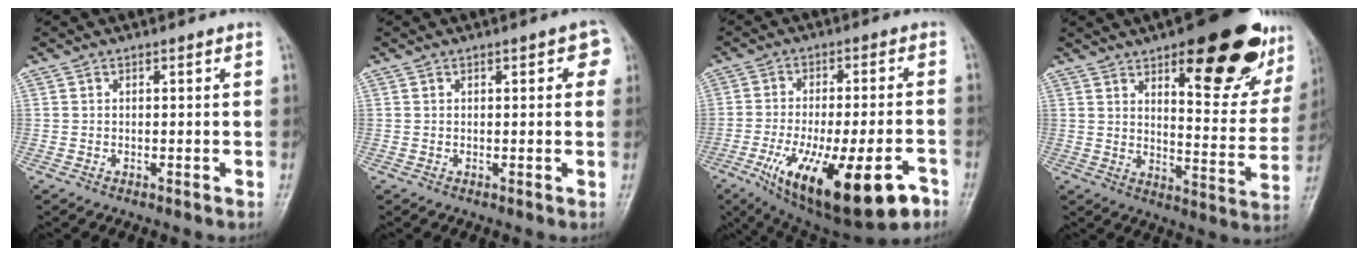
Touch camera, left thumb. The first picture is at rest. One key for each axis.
{"total": 3.8, "fx": 1.4, "fy": 1.5, "fz": 3.3, "tx": -0.026, "ty": 0.001, "tz": 0.009}
{"total": 22.4, "fx": -10.7, "fy": 7.5, "fz": 18.2, "tx": -0.273, "ty": 0.007, "tz": -0.151}
{"total": 25.0, "fx": 14.2, "fy": 8.5, "fz": 18.8, "tx": -0.202, "ty": -0.054, "tz": 0.196}